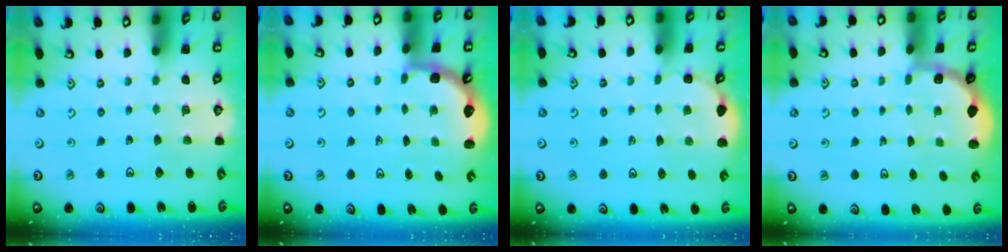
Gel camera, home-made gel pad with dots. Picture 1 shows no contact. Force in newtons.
{"total": 2.5, "press": 2.2, "slide": 1.3}
{"total": 2.4, "press": 2.1, "slide": 1.1}
{"total": 1.8, "press": 1.6, "slide": 0.7}